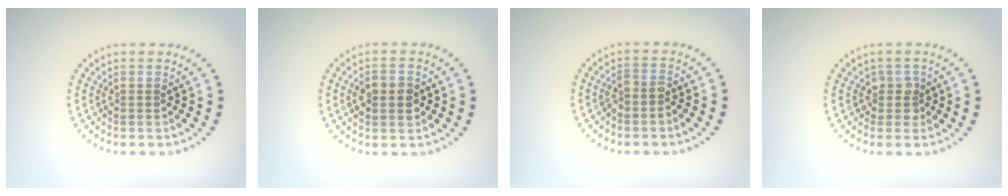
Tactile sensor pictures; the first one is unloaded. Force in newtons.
{"total": 3.0, "press": 3.0, "slide": 0.1}
{"total": 1.3, "press": 1.1, "slide": 0.8}
{"total": 1.6, "press": 1.5, "slide": 0.7}